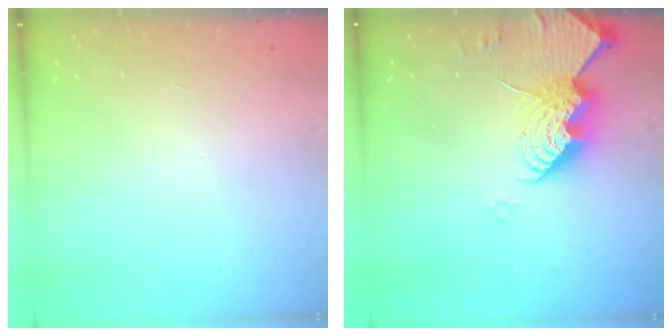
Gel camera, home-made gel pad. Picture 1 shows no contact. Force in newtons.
{"total": 15.6, "press": 15.5, "slide": 1.5}